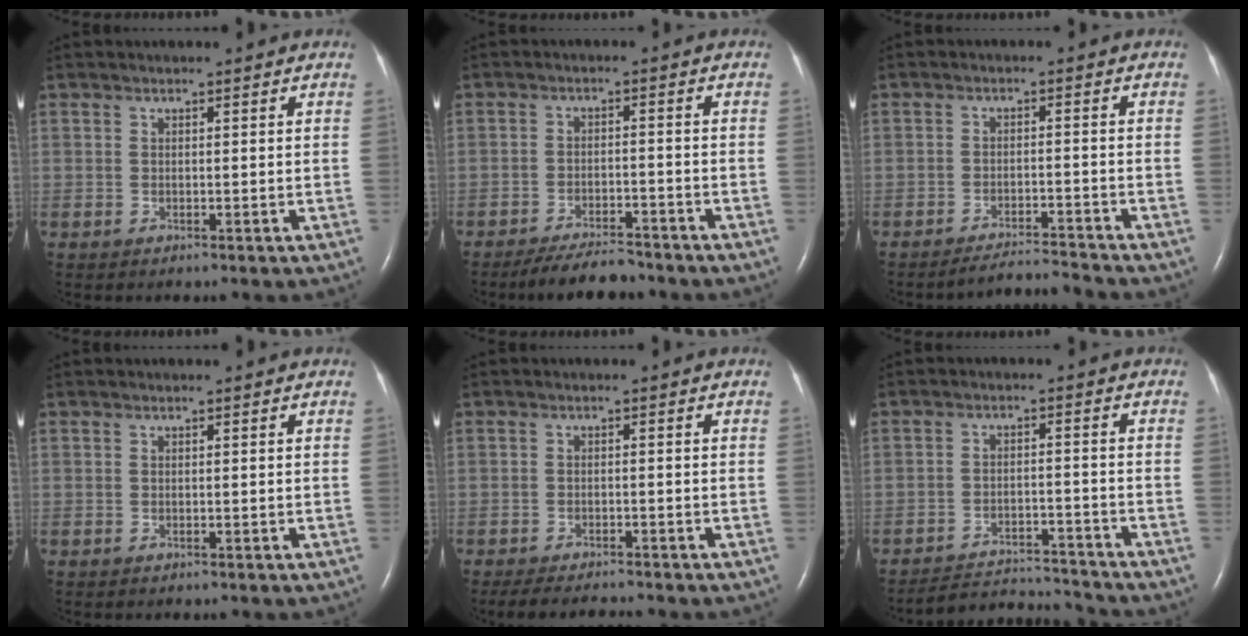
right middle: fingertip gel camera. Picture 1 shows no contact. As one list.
[{"total": 6.3, "force": [-5.8, 1.2, 2.2], "torque": [-0.040, -0.015, -0.097]}, {"total": 4.6, "force": [-4.2, -1.7, -0.6], "torque": [0.008, -0.011, -0.070]}, {"total": 0.0}, {"total": 5.8, "force": [-5.5, 0.7, 1.9], "torque": [-0.029, -0.012, -0.084]}, {"total": 7.8, "force": [-7.7, -0.6, -1.0], "torque": [0.010, 0.005, -0.127]}]